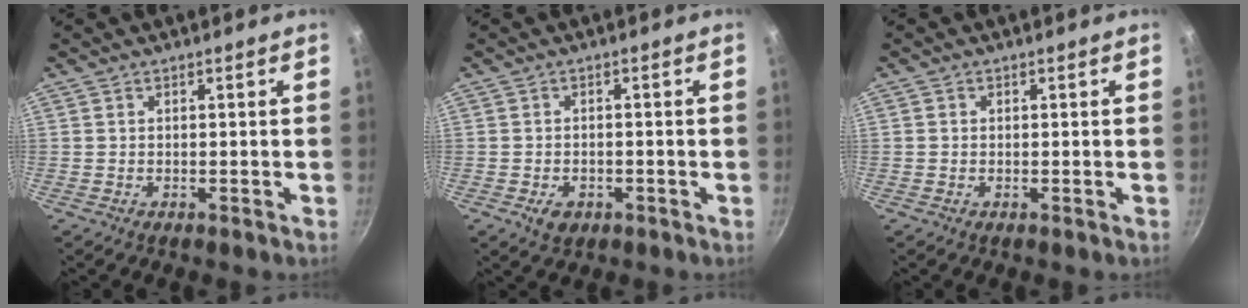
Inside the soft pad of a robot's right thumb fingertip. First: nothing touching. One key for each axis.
{"total": 3.5, "fx": -1.4, "fy": 2.5, "fz": 2.0, "tx": -0.033, "ty": 0.009, "tz": -0.017}
{"total": 0.6, "fx": 0.0, "fy": 0.6, "fz": 0.1, "tx": 0.001, "ty": 0.002, "tz": -0.001}